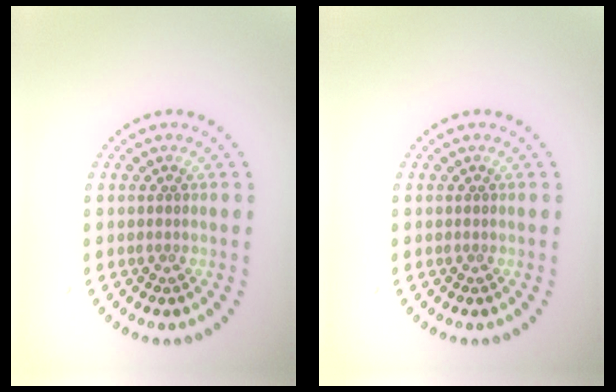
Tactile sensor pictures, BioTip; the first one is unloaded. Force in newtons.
{"total": 0.0}